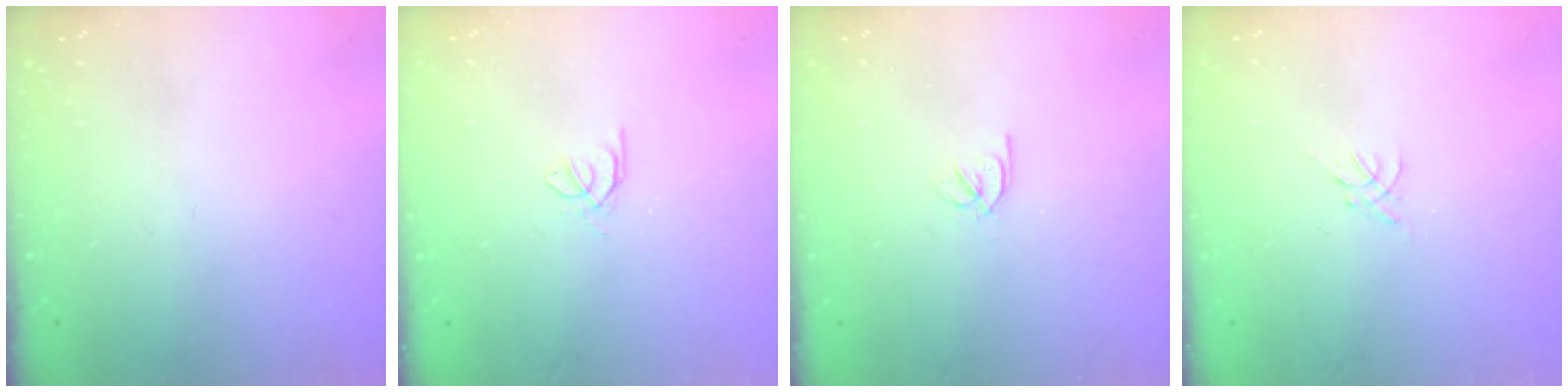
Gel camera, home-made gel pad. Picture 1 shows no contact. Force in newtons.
{"total": 0.6, "press": 0.4, "slide": 0.3}
{"total": 2.5, "press": 2.4, "slide": 0.7}
{"total": 0.0}